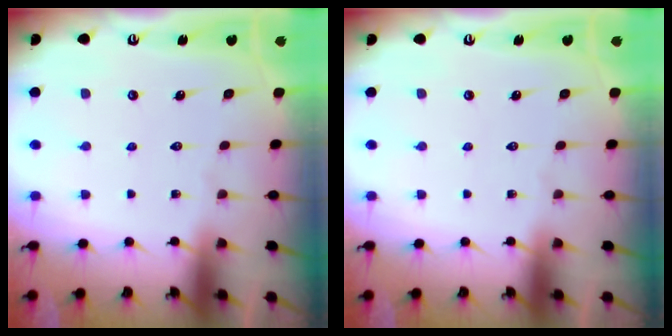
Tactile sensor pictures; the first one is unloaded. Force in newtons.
{"total": 0.0}